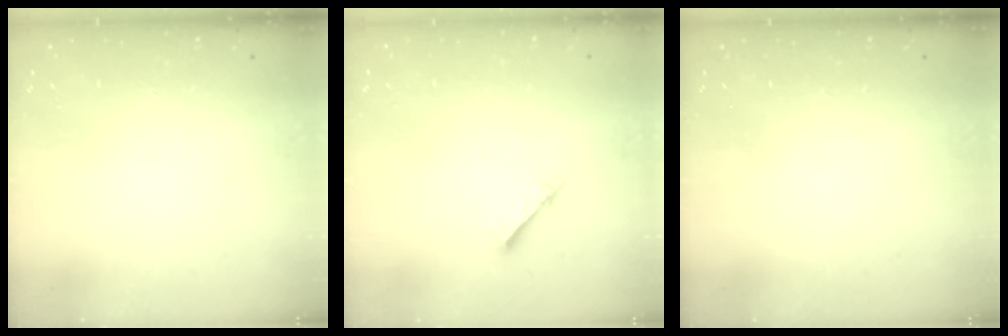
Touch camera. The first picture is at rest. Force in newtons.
{"total": 1.2, "press": 1.2, "slide": 0.1}
{"total": 0.0}